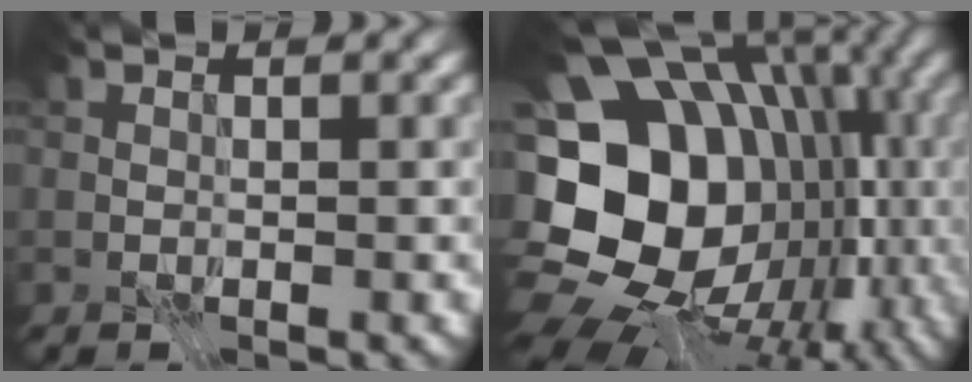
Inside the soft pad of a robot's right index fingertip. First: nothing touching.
{"total": 19.4, "force": [-1.8, 15.4, 11.7], "torque": [-0.201, 0.004, -0.011]}